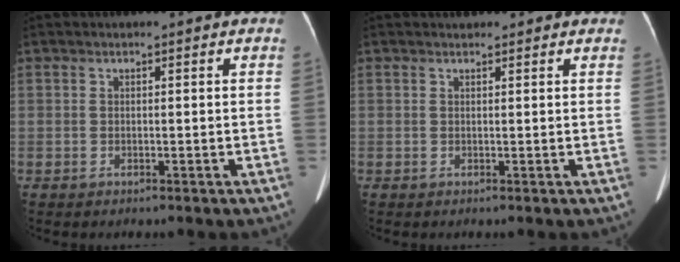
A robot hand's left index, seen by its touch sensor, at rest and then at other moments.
{"total": 1.5, "force": [1.1, 0.9, 0.1], "torque": [0.003, 0.016, 0.013]}